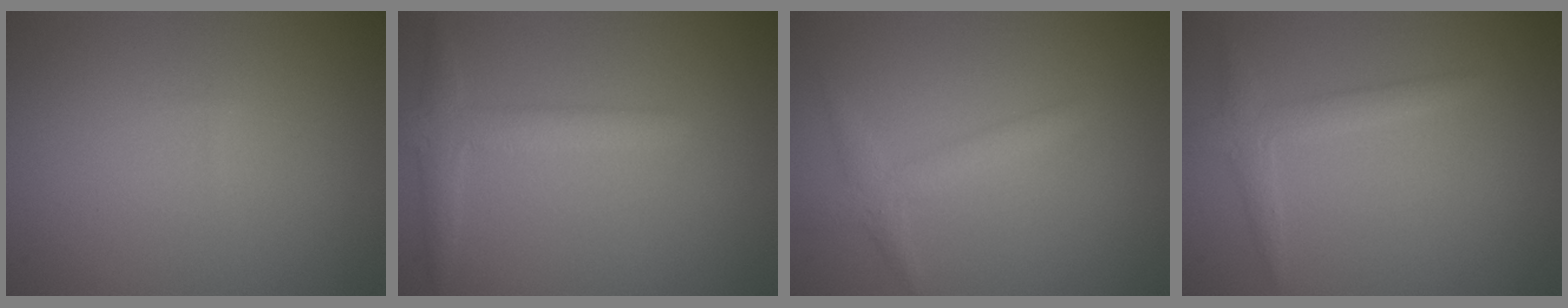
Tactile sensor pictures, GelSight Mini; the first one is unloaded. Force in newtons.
{"total": 2.8, "press": 2.8, "slide": 0.1}
{"total": 1.9, "press": 1.9, "slide": 0.1}
{"total": 2.1, "press": 2.1, "slide": 0.1}